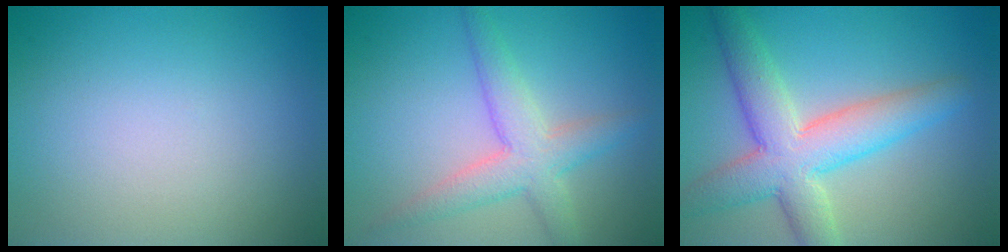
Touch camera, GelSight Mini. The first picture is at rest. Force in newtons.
{"total": 4.3, "press": 4.3, "slide": 0.3}
{"total": 7.3, "press": 7.3, "slide": 0.4}